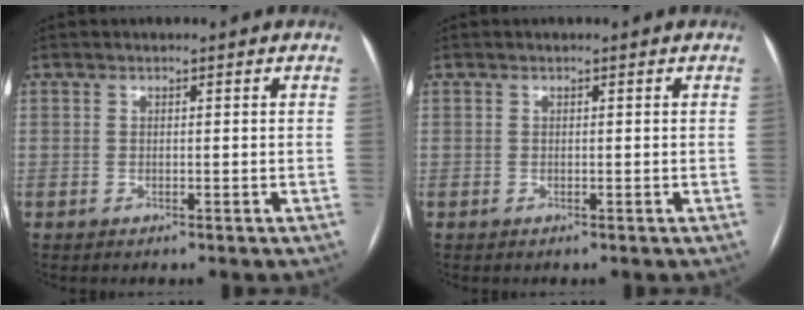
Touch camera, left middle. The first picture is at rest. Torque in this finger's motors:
{"motor_torque": [0.00, 0.00, 0.00, 0.00]}